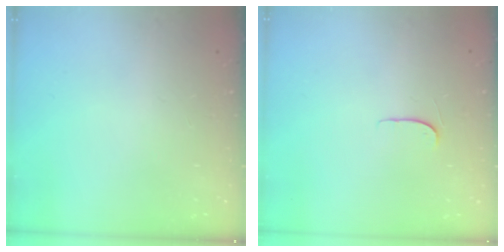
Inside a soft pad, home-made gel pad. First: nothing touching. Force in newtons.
{"total": 4.3, "press": 4.3, "slide": 0.5}